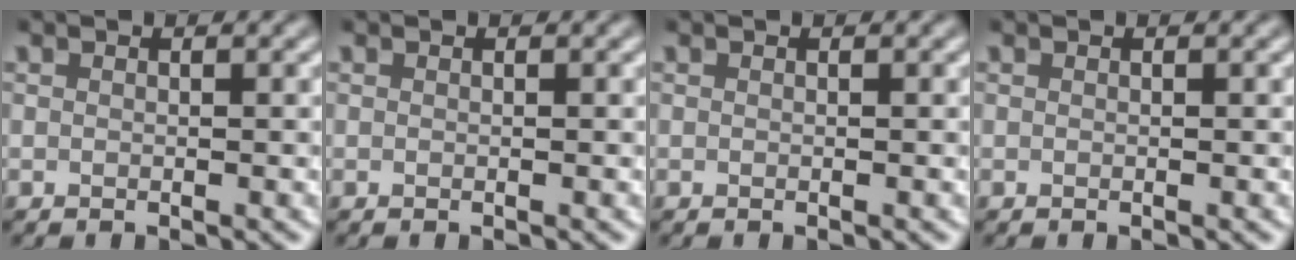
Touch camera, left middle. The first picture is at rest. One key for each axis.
{"total": 0.0}
{"total": 0.0}
{"total": 0.0}